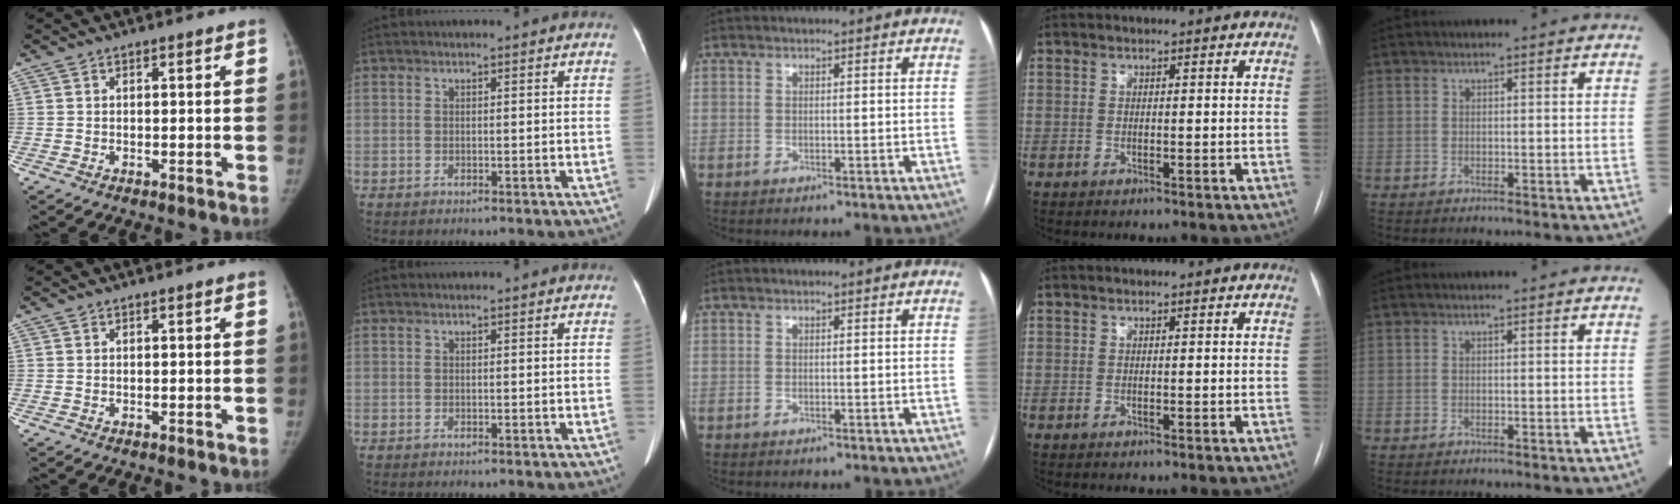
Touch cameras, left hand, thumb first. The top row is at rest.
{}